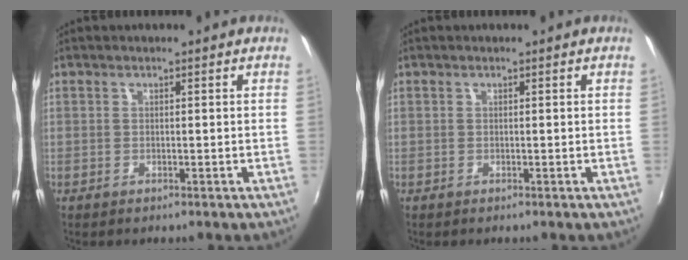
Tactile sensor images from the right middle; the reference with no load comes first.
{"total": 0.0}